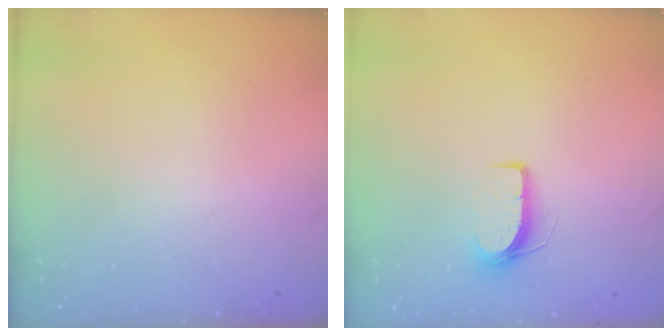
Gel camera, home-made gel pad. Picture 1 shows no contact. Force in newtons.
{"total": 7.0, "press": 7.0, "slide": 0.6}